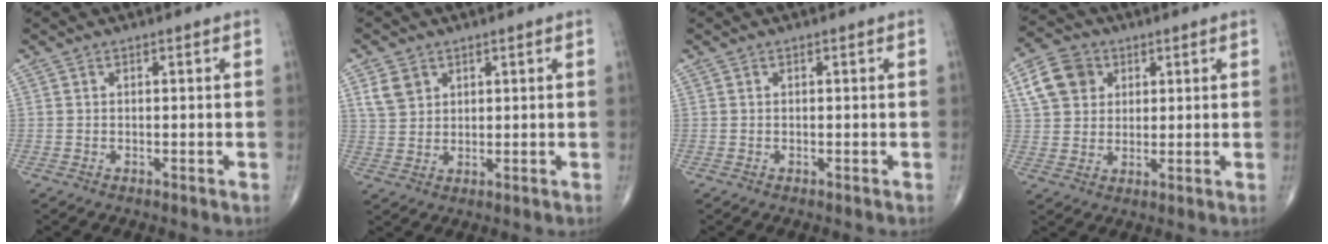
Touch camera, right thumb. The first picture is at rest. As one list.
[{"total": 4.7, "force": [2.3, 3.5, 2.1], "torque": [-0.029, -0.009, 0.051]}, {"total": 0.0}, {"total": 8.6, "force": [3.1, 6.9, 3.9], "torque": [-0.052, -0.001, 0.056]}]